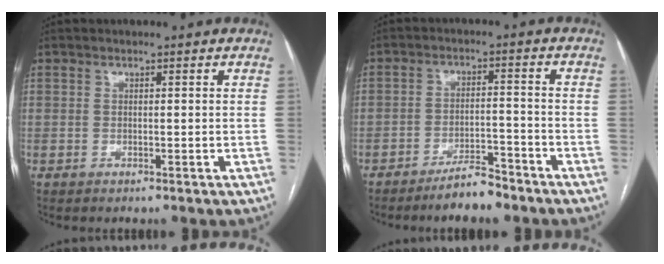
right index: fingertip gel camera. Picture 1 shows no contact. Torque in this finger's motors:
{"motor_torque": [-0.24, -0.34, 0.04, -0.01]}